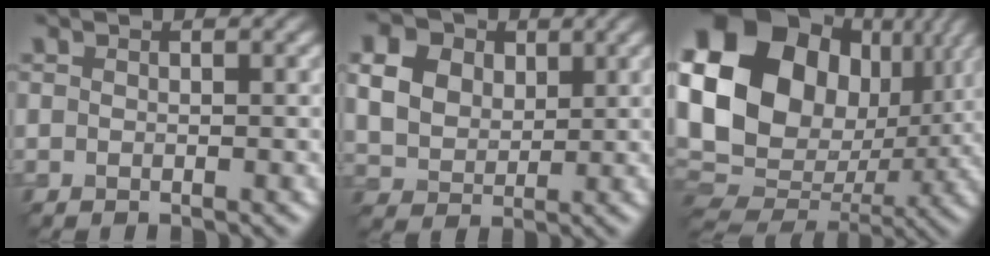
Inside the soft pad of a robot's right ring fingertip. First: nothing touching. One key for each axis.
{"total": 12.5, "fx": 5.3, "fy": 9.4, "fz": 6.3, "tx": -0.168, "ty": 0.024, "tz": 0.092}
{"total": 20.5, "fx": 4.4, "fy": 15.9, "fz": 12.1, "tx": -0.256, "ty": 0.009, "tz": 0.082}